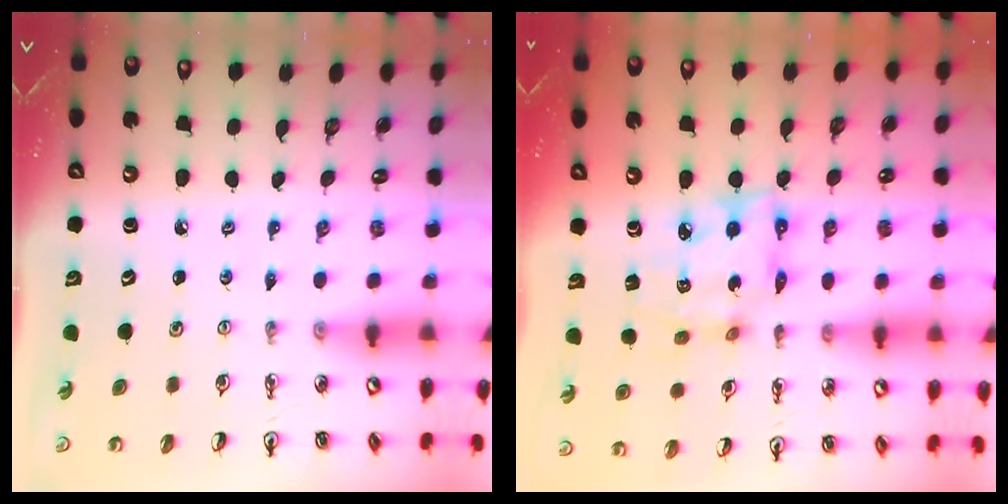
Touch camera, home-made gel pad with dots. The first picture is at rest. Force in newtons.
{"total": 12.0, "press": 12.0, "slide": 1.1}